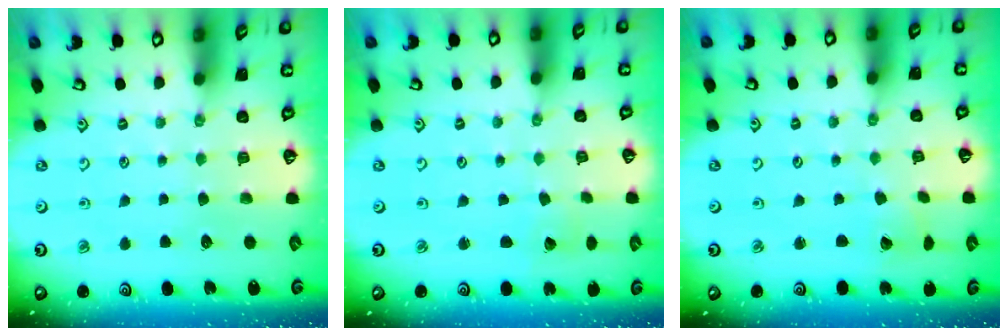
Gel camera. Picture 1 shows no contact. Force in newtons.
{"total": 1.6, "press": 1.6, "slide": 0.1}
{"total": 1.9, "press": 1.8, "slide": 0.3}